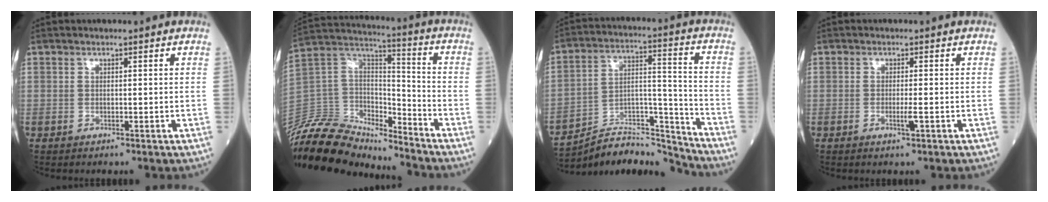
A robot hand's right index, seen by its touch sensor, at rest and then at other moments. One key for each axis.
{"total": 18.3, "fx": -17.4, "fy": 4.2, "fz": 4.0, "tx": -0.085, "ty": 0.049, "tz": -0.315}
{"total": 14.0, "fx": -13.8, "fy": 0.8, "fz": 1.9, "tx": -0.024, "ty": 0.048, "tz": -0.239}
{"total": 1.8, "fx": -0.6, "fy": -0.1, "fz": 1.7, "tx": -0.033, "ty": -0.004, "tz": -0.011}